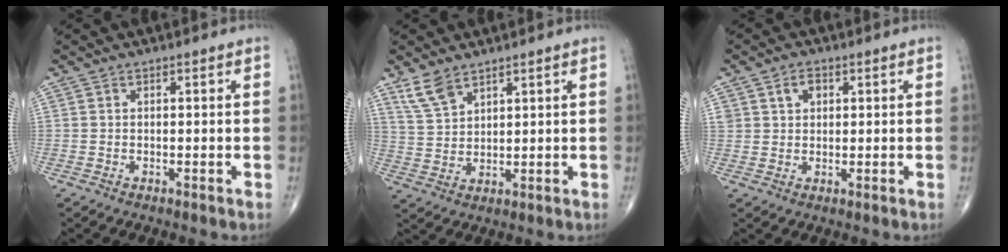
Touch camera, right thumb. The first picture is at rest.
{"total": 5.5, "force": [4.1, 2.4, 2.8], "torque": [-0.051, -0.016, 0.090]}
{"total": 3.4, "force": [1.4, 2.5, 1.7], "torque": [-0.015, -0.004, 0.025]}